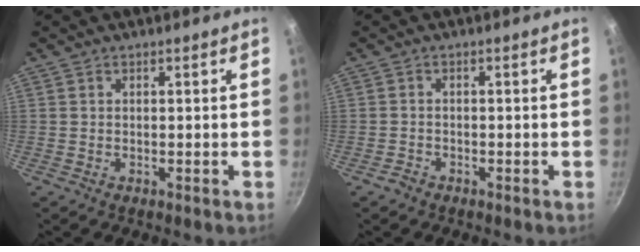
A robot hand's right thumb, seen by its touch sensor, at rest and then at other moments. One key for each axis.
{"total": 1.5, "fx": -1.1, "fy": 0.9, "fz": 0.2, "tx": -0.006, "ty": 0.014, "tz": -0.022}